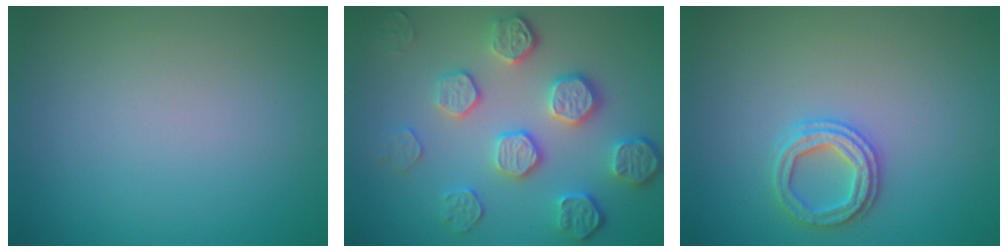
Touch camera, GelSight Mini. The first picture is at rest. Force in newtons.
{"total": 5.1, "press": 4.1, "slide": 3.0}
{"total": 2.4, "press": 2.4, "slide": 0.2}